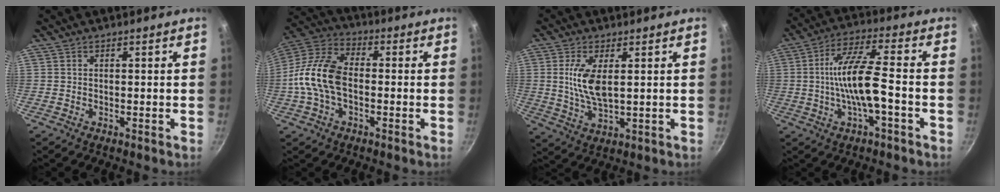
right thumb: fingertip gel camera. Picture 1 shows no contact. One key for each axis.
{"total": 13.5, "fx": -1.6, "fy": 8.2, "fz": 10.6, "tx": -0.198, "ty": 0.038, "tz": -0.051}
{"total": 7.9, "fx": 1.4, "fy": 3.3, "fz": 7.1, "tx": -0.141, "ty": -0.008, "tz": 0.031}
{"total": 11.2, "fx": -2.2, "fy": 2.6, "fz": 10.6, "tx": -0.200, "ty": 0.027, "tz": -0.045}